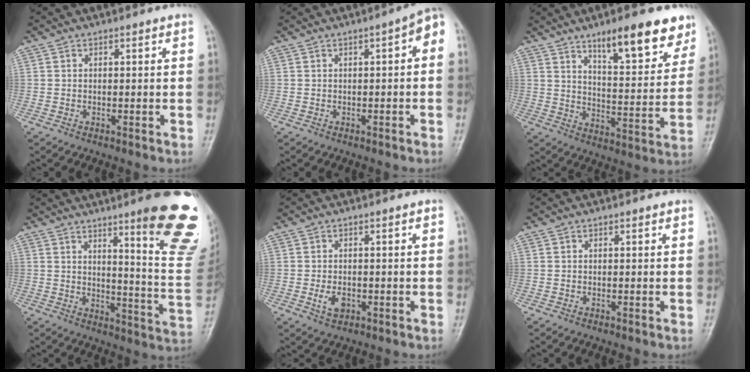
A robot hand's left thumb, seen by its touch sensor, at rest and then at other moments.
{"total": 3.9, "force": [0.0, 1.5, 3.6], "torque": [-0.035, 0.022, -0.012]}
{"total": 15.2, "force": [10.1, 4.5, 10.4], "torque": [-0.111, -0.056, 0.152]}
{"total": 21.1, "force": [11.8, 3.4, 17.2], "torque": [-0.183, -0.070, 0.153]}
{"total": 3.1, "force": [-1.0, 2.0, 2.1], "torque": [-0.040, 0.005, -0.014]}
{"total": 0.0}